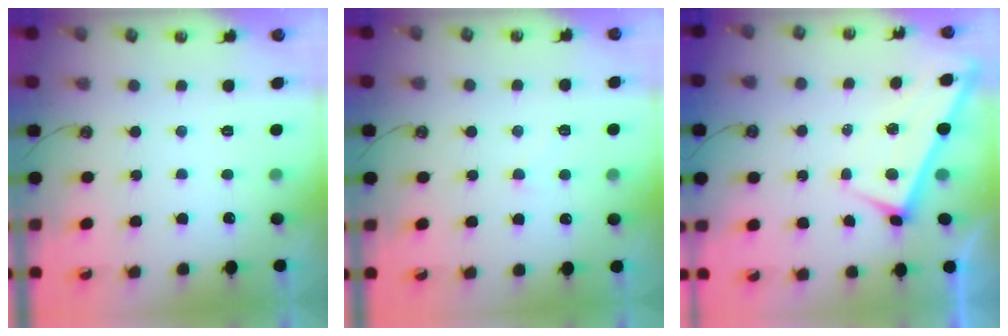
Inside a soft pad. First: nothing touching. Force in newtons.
{"total": 1.9, "press": 1.8, "slide": 0.6}
{"total": 1.3, "press": 1.2, "slide": 0.3}